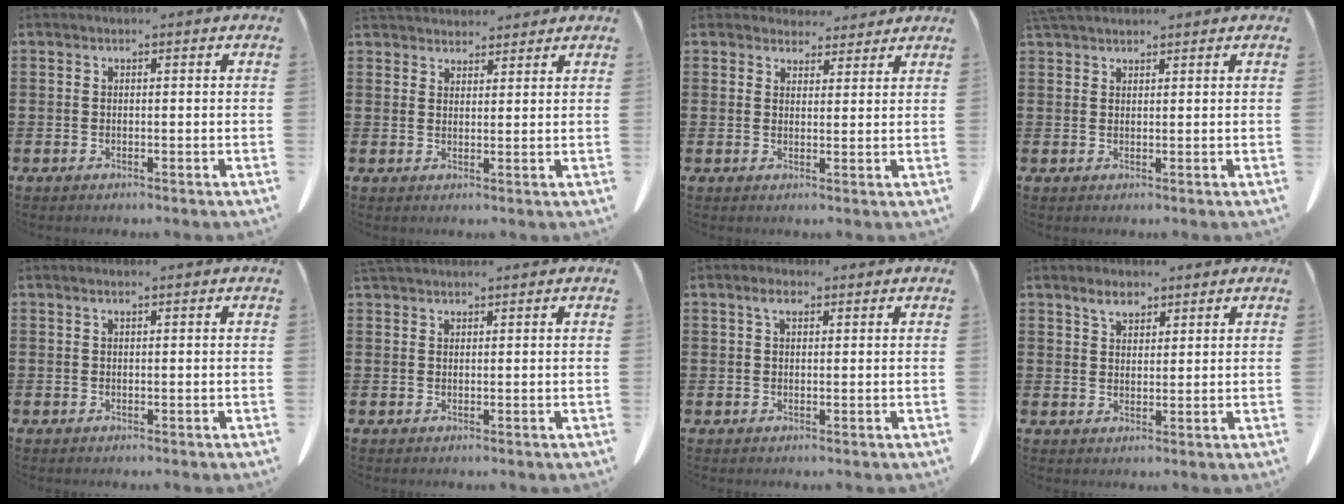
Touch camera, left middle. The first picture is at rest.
{"total": 3.6, "force": [3.4, 0.9, 0.4], "torque": [-0.016, -0.007, 0.067]}
{"total": 3.6, "force": [3.3, 1.3, 0.3], "torque": [-0.009, -0.009, 0.062]}
{"total": 2.3, "force": [2.2, 0.5, 0.7], "torque": [-0.020, 0.002, 0.043]}
{"total": 0.6, "force": [0.4, 0.0, 0.5], "torque": [-0.010, 0.000, 0.007]}
{"total": 1.4, "force": [1.4, 0.2, 0.4], "torque": [-0.011, 0.000, 0.027]}
{"total": 2.3, "force": [1.2, 0.9, 1.7], "torque": [-0.038, 0.006, 0.021]}
{"total": 3.4, "force": [2.5, 1.6, 1.6], "torque": [-0.030, 0.002, 0.046]}